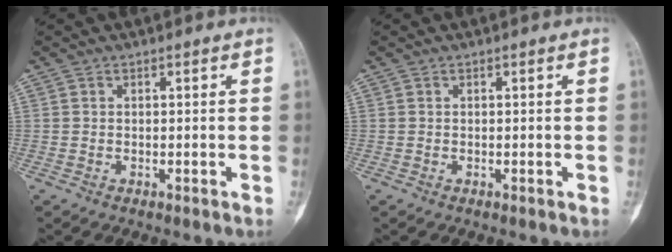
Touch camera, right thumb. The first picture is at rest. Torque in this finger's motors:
{"motor_torque": [0.44, 0.44, 0.06, -0.01, 0.02]}